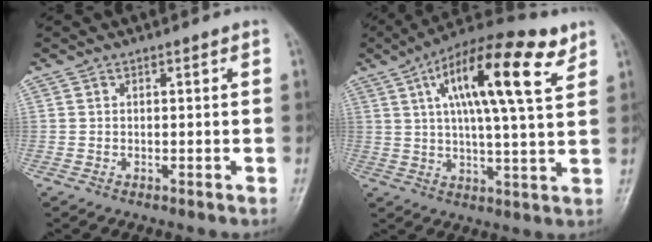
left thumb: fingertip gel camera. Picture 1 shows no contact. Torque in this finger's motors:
{"motor_torque": [0.55, 0.69, 1.83, -0.94, 0.33]}